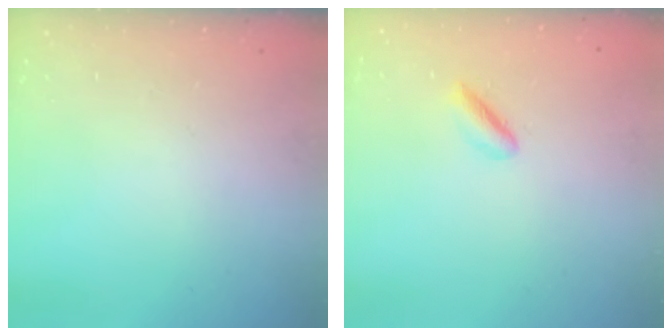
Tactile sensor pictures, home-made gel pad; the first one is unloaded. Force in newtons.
{"total": 2.2, "press": 2.0, "slide": 1.0}